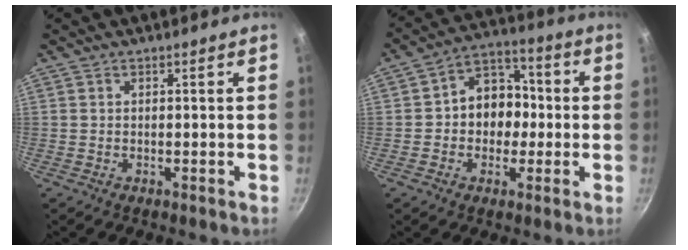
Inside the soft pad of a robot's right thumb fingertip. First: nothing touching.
{"total": 10.6, "force": [-0.6, 8.7, 6.0], "torque": [-0.032, 0.032, -0.024]}